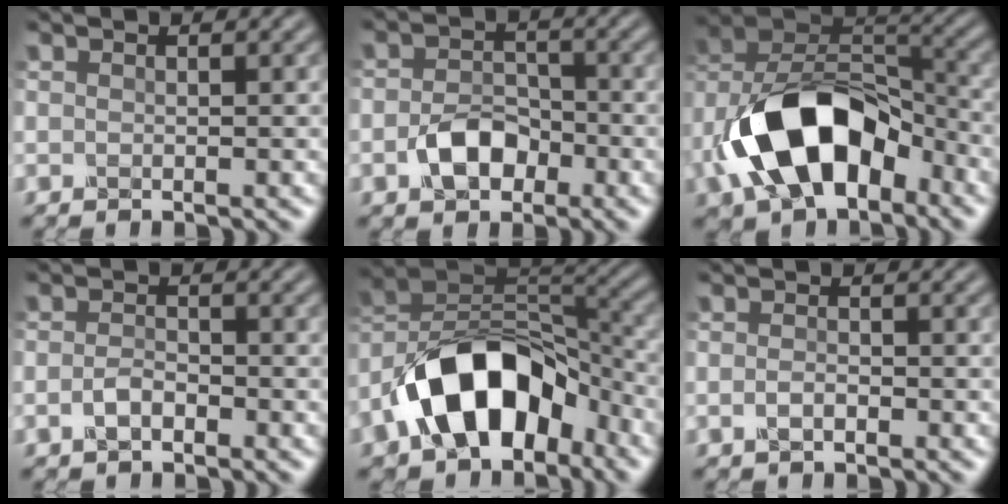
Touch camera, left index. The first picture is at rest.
{"total": 3.2, "force": [-1.3, 2.4, 1.7], "torque": [-0.036, 0.006, -0.029]}
{"total": 11.1, "force": [-4.6, 6.8, 7.5], "torque": [-0.140, 0.013, -0.086]}
{"total": 1.1, "force": [-0.6, 0.6, 0.7], "torque": [-0.020, 0.007, -0.019]}
{"total": 10.7, "force": [-5.4, 6.6, 6.5], "torque": [-0.101, 0.017, -0.109]}
{"total": 0.7, "force": [-0.4, 0.3, 0.4], "torque": [-0.017, 0.004, -0.014]}